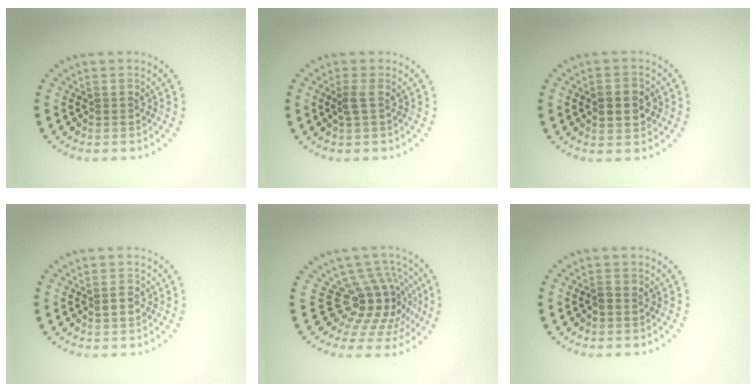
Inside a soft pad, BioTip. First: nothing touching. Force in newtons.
{"total": 1.2, "press": 1.0, "slide": 0.6}
{"total": 3.8, "press": 3.8, "slide": 0.2}
{"total": 1.3, "press": 1.3, "slide": 0.2}
{"total": 5.0, "press": 3.5, "slide": 3.6}
{"total": 0.8, "press": 0.7, "slide": 0.2}